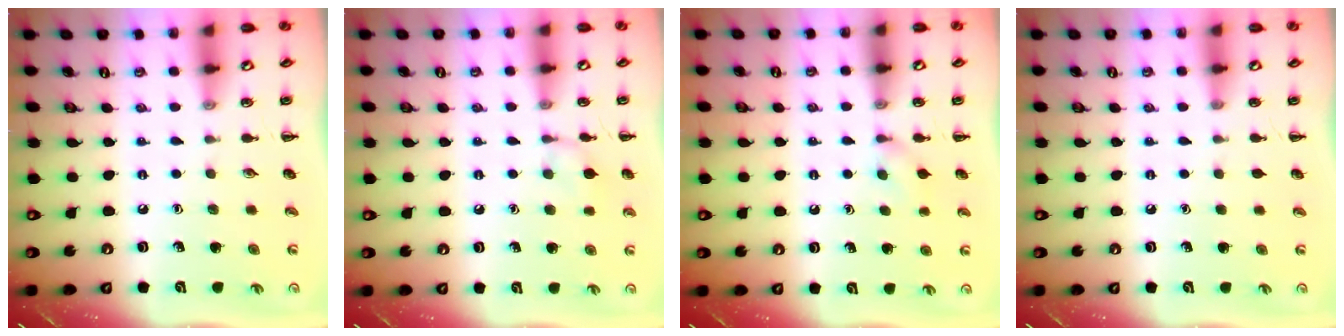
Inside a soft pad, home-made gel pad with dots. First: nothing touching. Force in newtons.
{"total": 7.9, "press": 7.6, "slide": 2.3}
{"total": 4.4, "press": 4.1, "slide": 1.7}
{"total": 0.0}